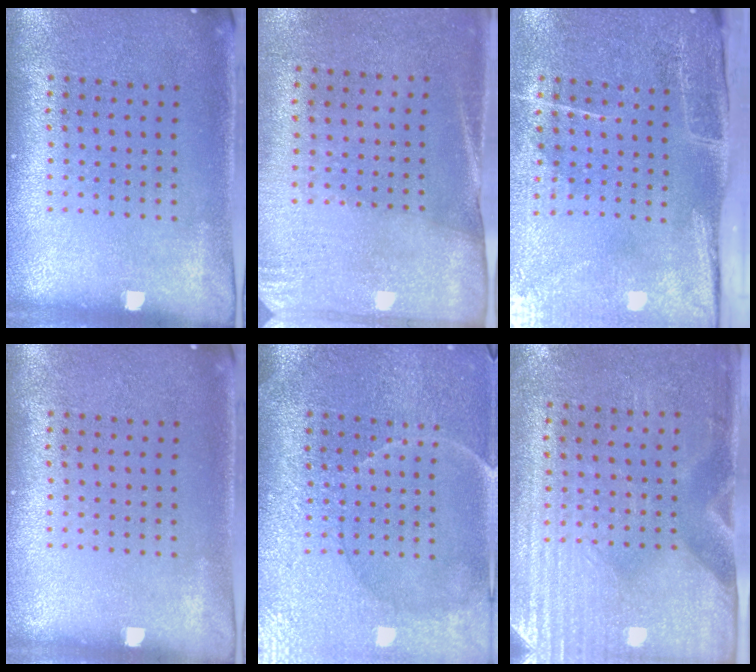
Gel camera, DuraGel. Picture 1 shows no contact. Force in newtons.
{"total": 2.6, "press": 2.2, "slide": 1.3}
{"total": 4.8, "press": 3.8, "slide": 2.9}
{"total": 0.0}
{"total": 3.7, "press": 3.5, "slide": 1.1}
{"total": 3.0, "press": 2.6, "slide": 1.5}